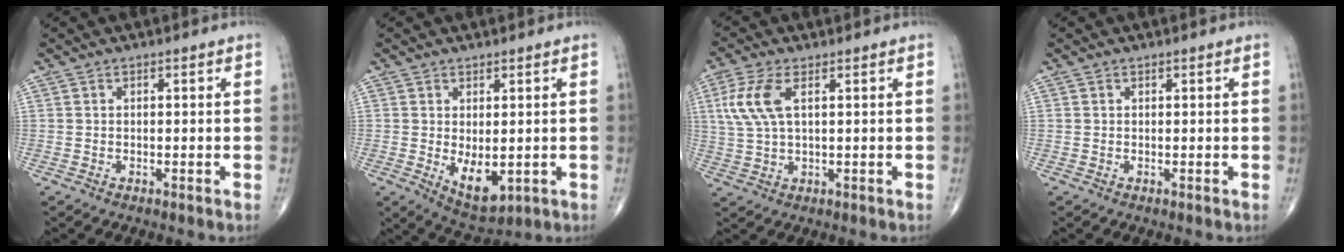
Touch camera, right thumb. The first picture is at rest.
{"total": 6.9, "force": [-0.8, 3.5, 5.8], "torque": [-0.076, -0.013, 0.004]}
{"total": 7.6, "force": [2.3, 3.3, 6.4], "torque": [-0.161, 0.006, 0.048]}
{"total": 0.0}